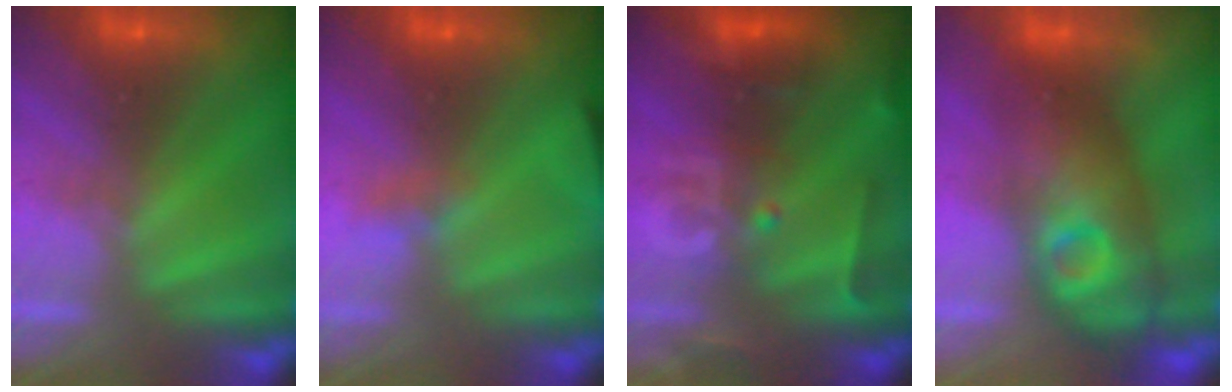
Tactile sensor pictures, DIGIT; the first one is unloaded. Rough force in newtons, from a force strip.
{"total": 3.1}
{"total": 2.9}
{"total": 4.4}